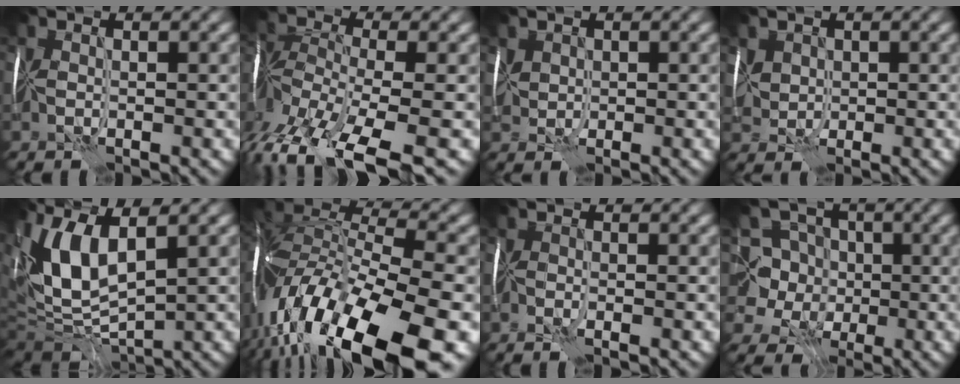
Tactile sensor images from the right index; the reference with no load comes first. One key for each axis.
{"total": 12.2, "fx": -7.4, "fy": 5.5, "fz": 8.0, "tx": -0.194, "ty": -0.016, "tz": -0.114}
{"total": 1.1, "fx": 0.4, "fy": 1.0, "fz": -0.1, "tx": -0.008, "ty": 0.006, "tz": 0.009}
{"total": 1.7, "fx": 0.7, "fy": 1.6, "fz": -0.1, "tx": -0.013, "ty": 0.006, "tz": 0.014}
{"total": 8.2, "fx": 2.2, "fy": 4.3, "fz": 6.7, "tx": -0.165, "ty": 0.008, "tz": 0.036}
{"total": 17.2, "fx": -9.2, "fy": 7.1, "fz": 12.6, "tx": -0.254, "ty": -0.015, "tz": -0.148}
{"total": 1.6, "fx": -1.0, "fy": 0.6, "fz": 1.1, "tx": -0.008, "ty": 0.000, "tz": -0.015}
{"total": 7.3, "fx": 0.6, "fy": 7.2, "fz": 1.5, "tx": -0.033, "ty": 0.040, "tz": -0.027}